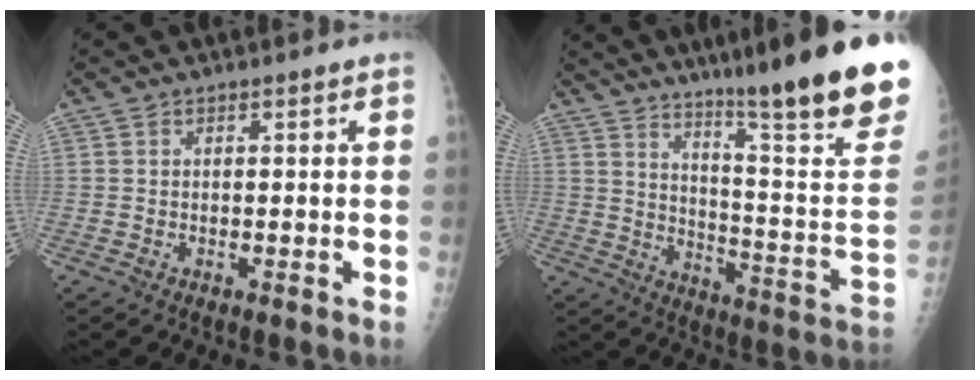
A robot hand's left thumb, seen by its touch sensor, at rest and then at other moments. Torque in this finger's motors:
{"motor_torque": [3.08, 1.93, 1.38, -1.39, 0.15]}